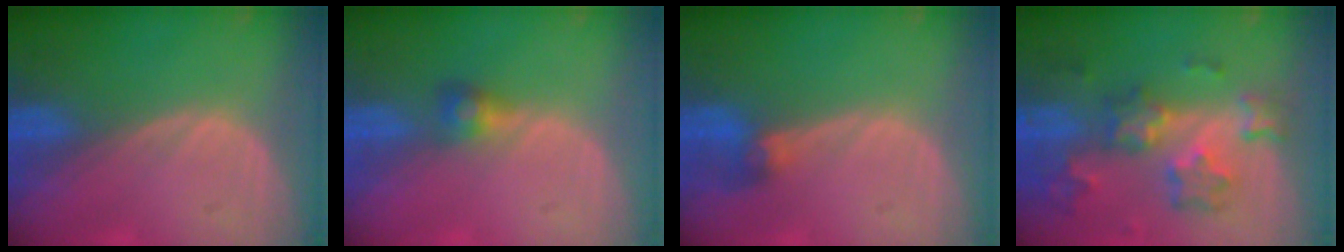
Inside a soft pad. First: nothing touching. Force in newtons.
{"total": 2.6, "press": 2.5, "slide": 0.2}
{"total": 2.8, "press": 2.6, "slide": 1.0}
{"total": 8.8, "press": 7.8, "slide": 4.1}